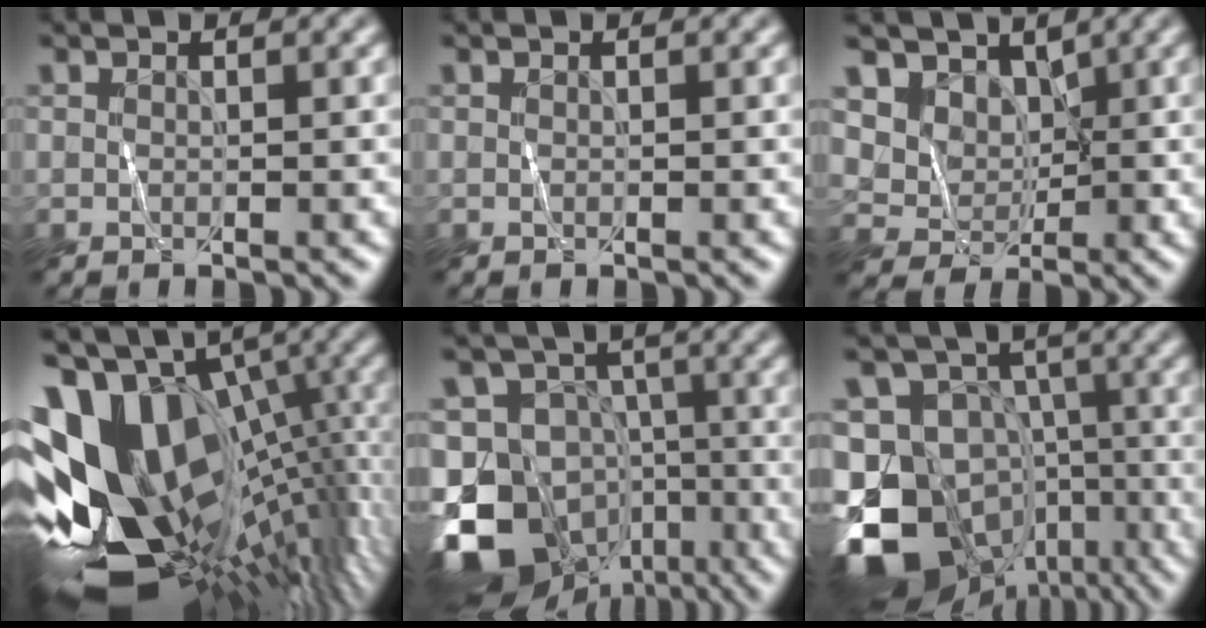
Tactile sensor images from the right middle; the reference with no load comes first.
{"total": 0.0}
{"total": 6.1, "force": [3.2, 4.6, 2.3], "torque": [-0.067, -0.015, 0.060]}
{"total": 17.5, "force": [1.5, 10.4, 14.0], "torque": [-0.257, -0.013, 0.037]}
{"total": 14.7, "force": [-7.3, 11.1, 6.2], "torque": [-0.134, -0.009, -0.116]}
{"total": 17.2, "force": [-7.6, 13.3, 7.7], "torque": [-0.177, -0.017, -0.115]}